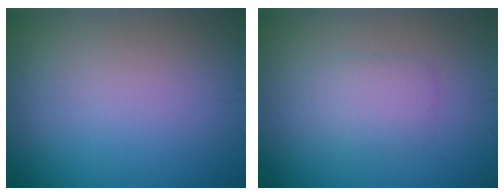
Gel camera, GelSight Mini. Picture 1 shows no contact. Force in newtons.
{"total": 1.9, "press": 1.9, "slide": 0.0}